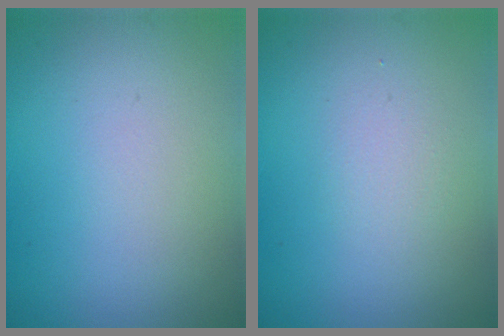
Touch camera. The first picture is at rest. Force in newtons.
{"total": 1.2, "press": 1.2, "slide": 0.0}